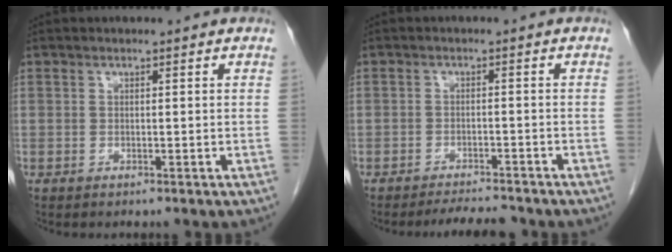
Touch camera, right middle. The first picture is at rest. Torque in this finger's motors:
{"motor_torque": [0.46, -0.37, 0.02, 0.02]}